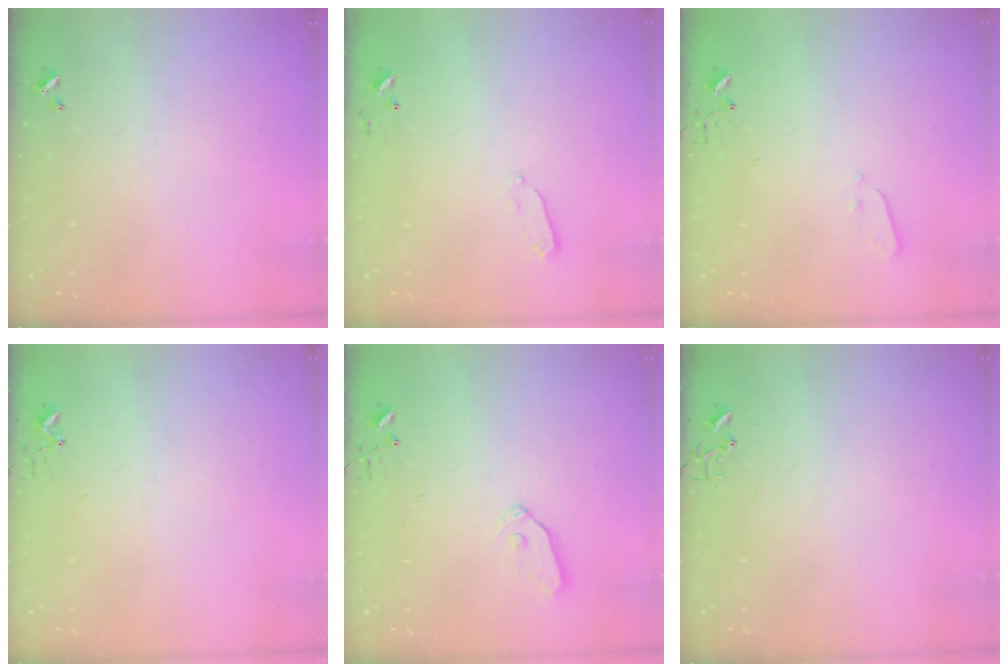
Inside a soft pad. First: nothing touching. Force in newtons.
{"total": 2.9, "press": 2.9, "slide": 0.4}
{"total": 2.5, "press": 2.5, "slide": 0.4}
{"total": 2.7, "press": 2.7, "slide": 0.3}
{"total": 6.3, "press": 6.3, "slide": 0.1}
{"total": 0.0}